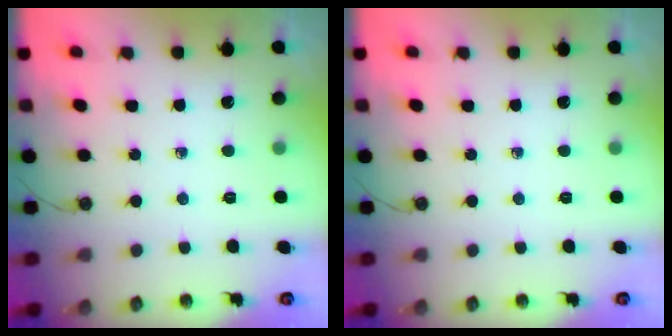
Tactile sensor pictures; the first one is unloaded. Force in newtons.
{"total": 0.0}